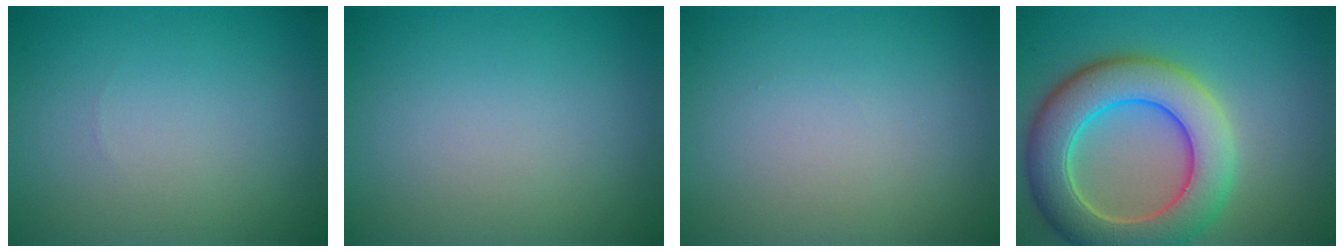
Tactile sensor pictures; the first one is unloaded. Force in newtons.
{"total": 0.0}
{"total": 0.0}
{"total": 8.7, "press": 8.7, "slide": 0.5}